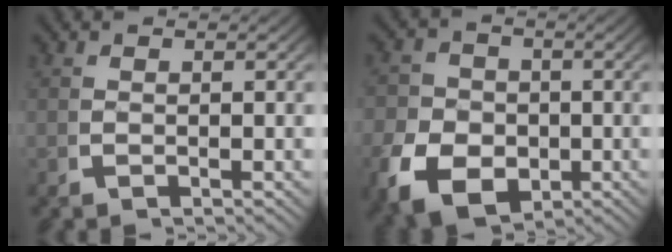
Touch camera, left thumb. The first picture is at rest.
{"total": 9.1, "force": [-2.6, 7.1, 5.0], "torque": [-0.094, -0.039, -0.030]}